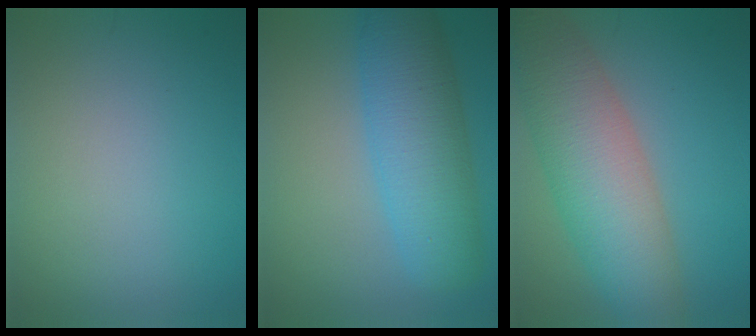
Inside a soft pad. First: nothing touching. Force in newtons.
{"total": 8.1, "press": 8.1, "slide": 0.4}
{"total": 9.3, "press": 9.3, "slide": 0.6}